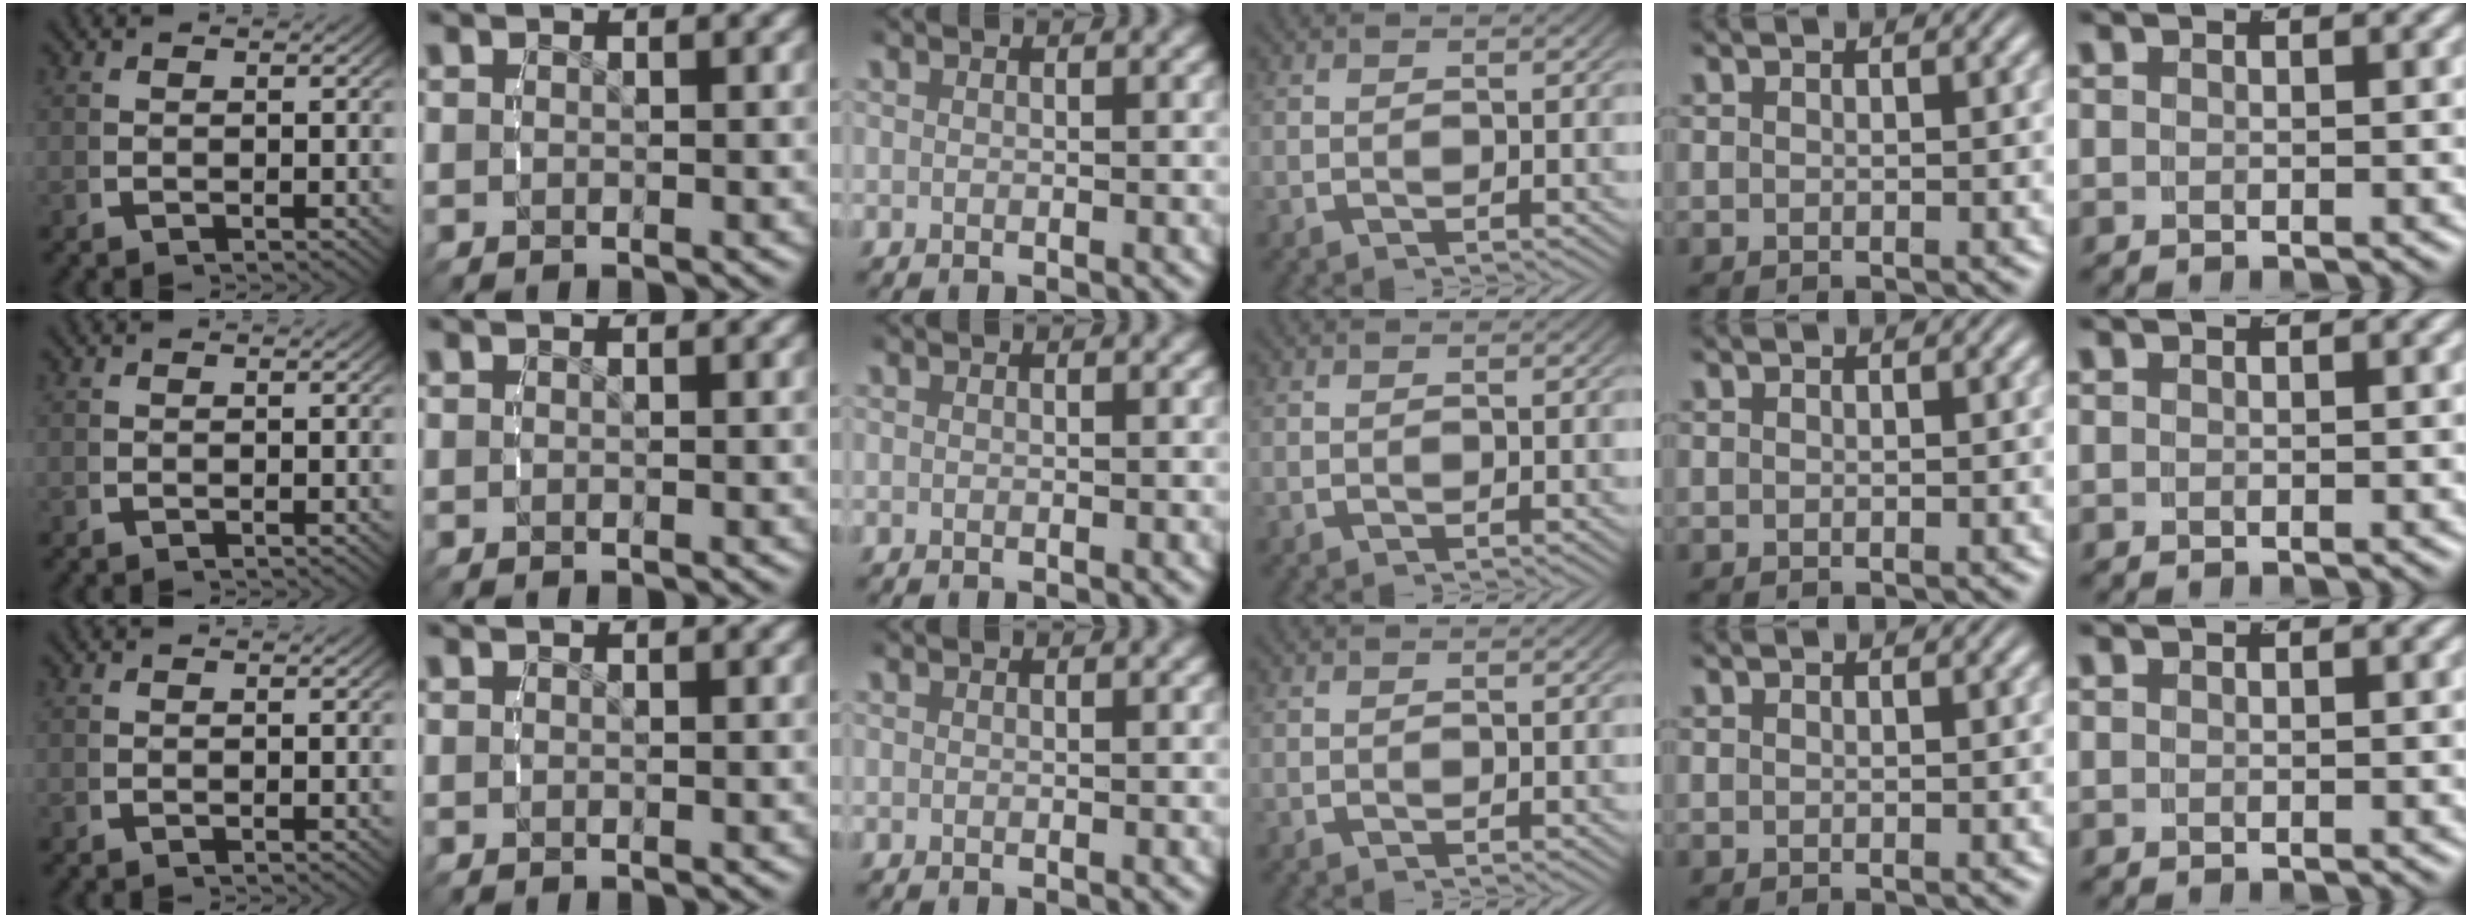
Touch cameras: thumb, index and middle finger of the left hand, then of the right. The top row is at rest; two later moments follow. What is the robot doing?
{"motion": "reach", "object": "air blower"}